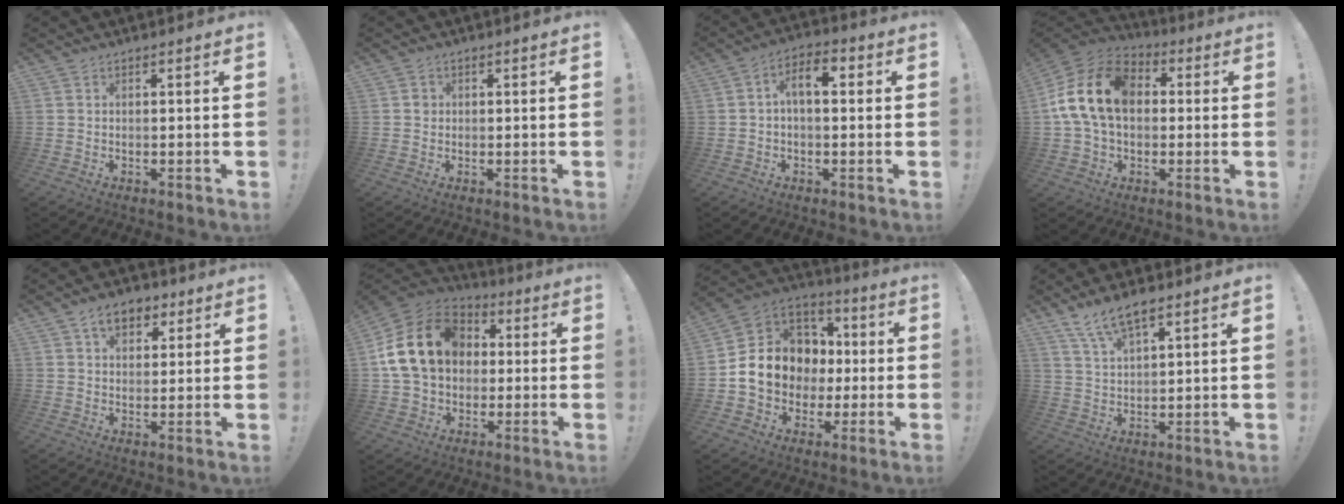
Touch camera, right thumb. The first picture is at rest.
{"total": 1.6, "force": [0.1, 1.5, 0.4], "torque": [0.008, -0.002, -0.001]}
{"total": 7.3, "force": [1.0, 4.0, 6.0], "torque": [-0.095, 0.011, 0.018]}
{"total": 17.9, "force": [2.3, 12.1, 12.9], "torque": [-0.238, 0.017, 0.045]}
{"total": 8.8, "force": [4.3, 6.0, 4.8], "torque": [-0.057, -0.009, 0.079]}
{"total": 19.9, "force": [3.9, 15.2, 12.3], "torque": [-0.212, 0.004, 0.079]}
{"total": 15.1, "force": [-0.4, 13.0, 7.7], "torque": [-0.120, 0.011, 0.015]}
{"total": 8.2, "force": [5.8, 2.8, 5.1], "torque": [-0.090, -0.023, 0.107]}